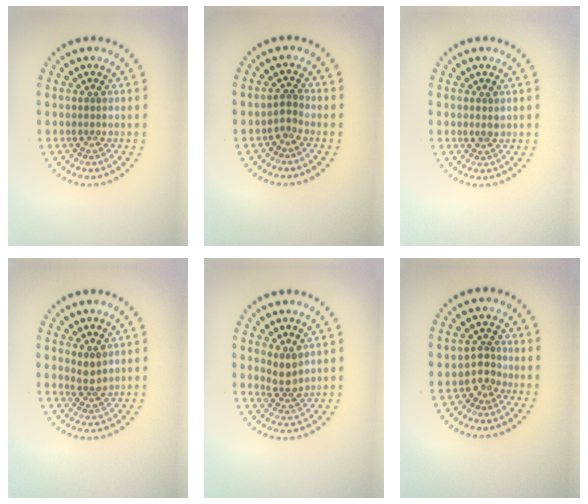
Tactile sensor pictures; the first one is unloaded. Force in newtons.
{"total": 1.1, "press": 0.8, "slide": 0.7}
{"total": 1.0, "press": 0.9, "slide": 0.4}
{"total": 1.8, "press": 1.4, "slide": 1.1}
{"total": 2.4, "press": 1.8, "slide": 1.6}
{"total": 1.8, "press": 1.3, "slide": 1.3}